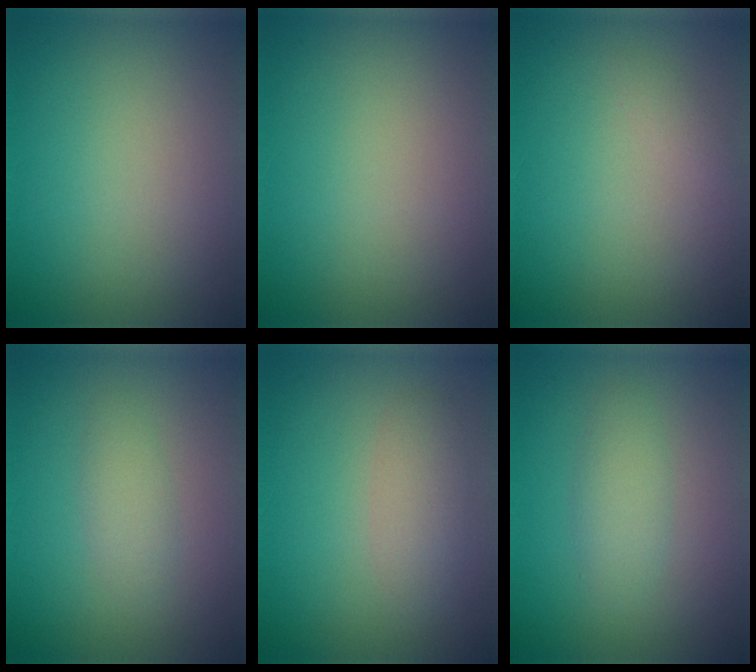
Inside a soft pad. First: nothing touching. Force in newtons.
{"total": 0.0}
{"total": 0.6, "press": 0.6, "slide": 0.1}
{"total": 1.6, "press": 1.6, "slide": 0.1}
{"total": 2.1, "press": 2.1, "slide": 0.2}
{"total": 2.0, "press": 2.0, "slide": 0.0}